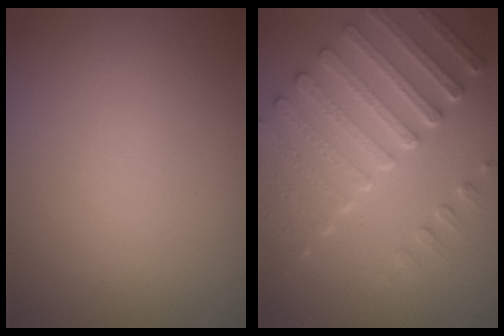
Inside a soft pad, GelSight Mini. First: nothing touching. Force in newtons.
{"total": 7.3, "press": 5.5, "slide": 4.8}